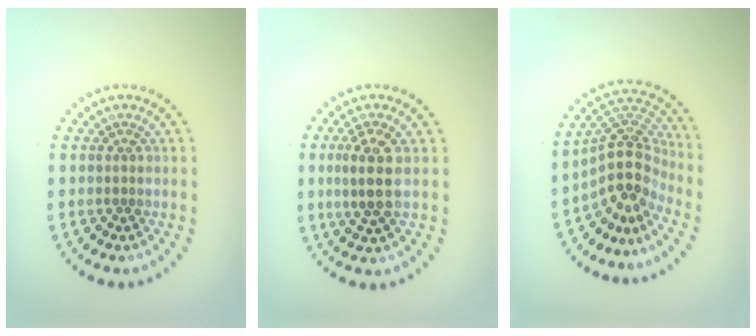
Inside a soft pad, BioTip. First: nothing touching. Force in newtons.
{"total": 3.3, "press": 3.1, "slide": 1.1}
{"total": 4.6, "press": 3.6, "slide": 2.8}